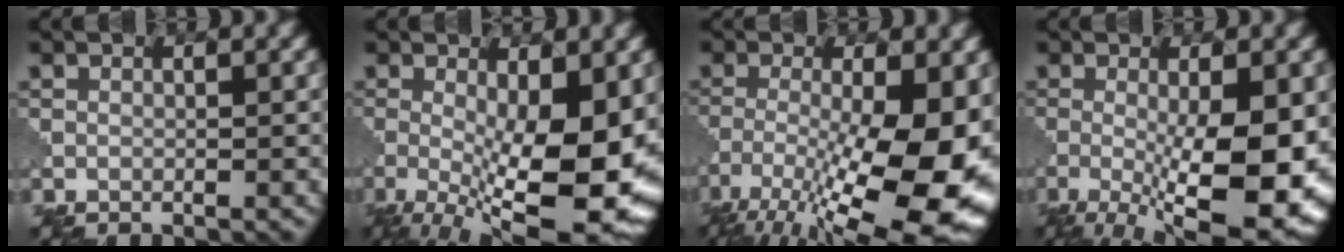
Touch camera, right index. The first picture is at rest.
{"total": 13.5, "force": [-2.4, 4.4, 12.5], "torque": [-0.187, -0.014, -0.032]}
{"total": 15.3, "force": [-6.4, 5.0, 13.0], "torque": [-0.227, -0.020, -0.096]}
{"total": 12.2, "force": [-2.6, 3.7, 11.4], "torque": [-0.167, -0.023, -0.030]}